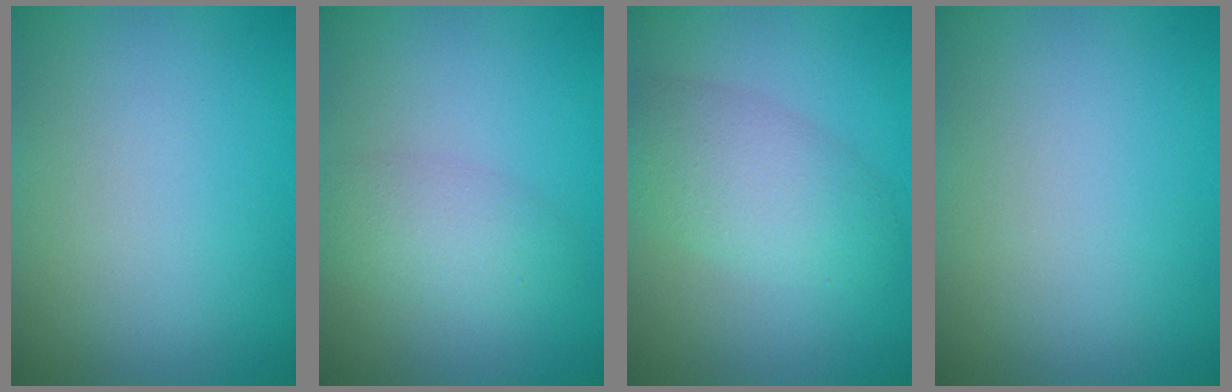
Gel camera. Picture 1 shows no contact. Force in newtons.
{"total": 2.8, "press": 2.8, "slide": 0.1}
{"total": 4.8, "press": 4.7, "slide": 0.2}
{"total": 0.0}